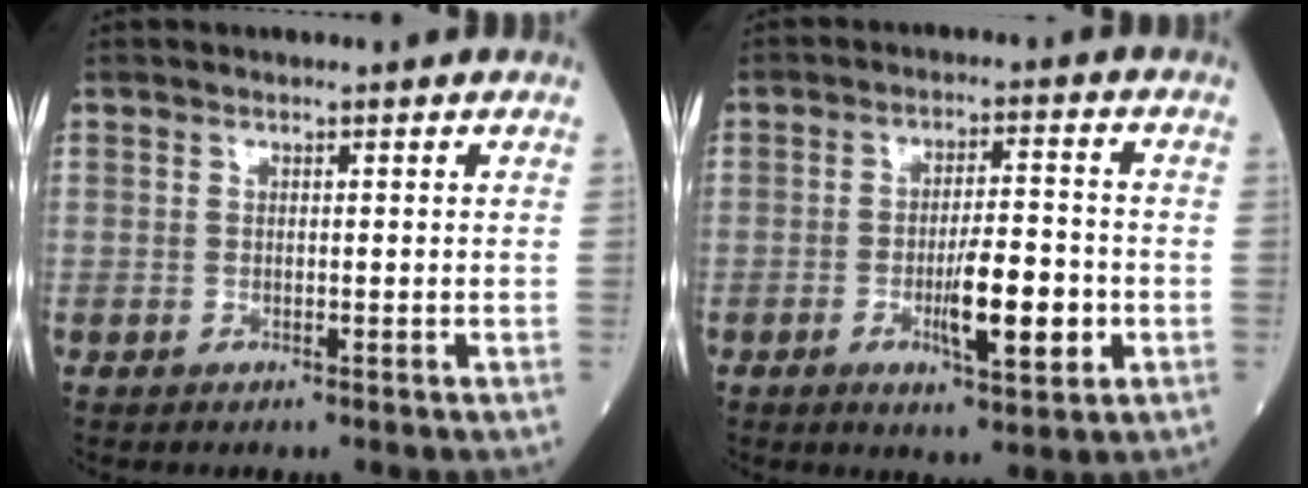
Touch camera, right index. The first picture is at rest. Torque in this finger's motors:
{"motor_torque": [0.54, -0.41, 0.25, 0.11]}